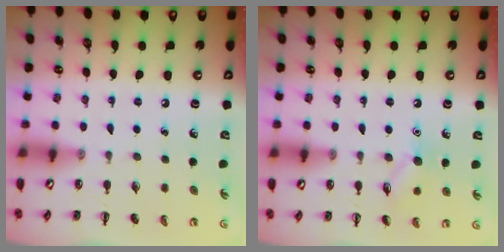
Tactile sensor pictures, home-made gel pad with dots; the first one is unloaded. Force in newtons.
{"total": 8.3, "press": 8.3, "slide": 1.1}